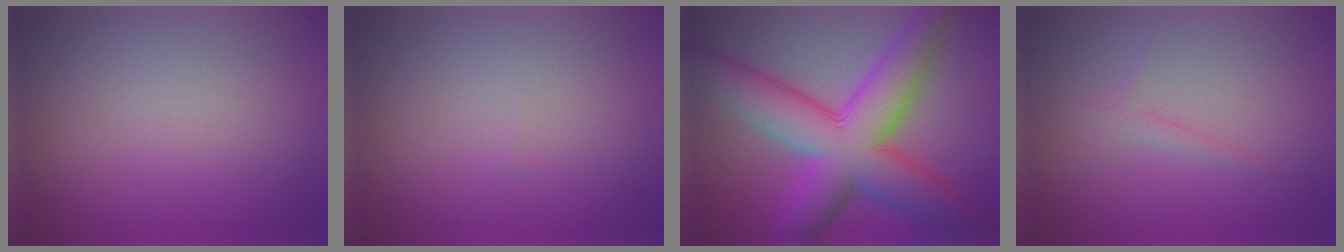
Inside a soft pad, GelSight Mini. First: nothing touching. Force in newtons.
{"total": 0.0}
{"total": 11.6, "press": 11.6, "slide": 0.2}
{"total": 1.0, "press": 1.0, "slide": 0.1}